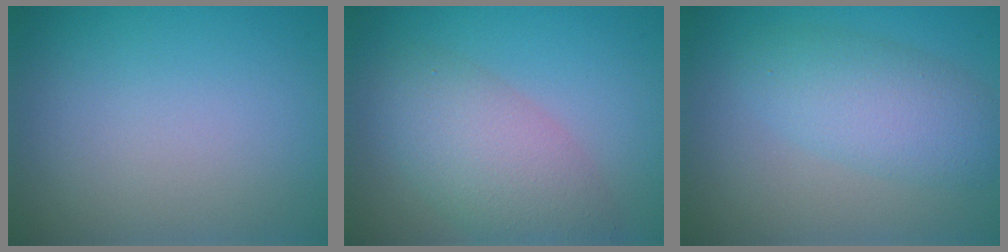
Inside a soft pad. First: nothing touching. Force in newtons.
{"total": 5.5, "press": 5.5, "slide": 0.2}
{"total": 4.5, "press": 4.5, "slide": 0.2}